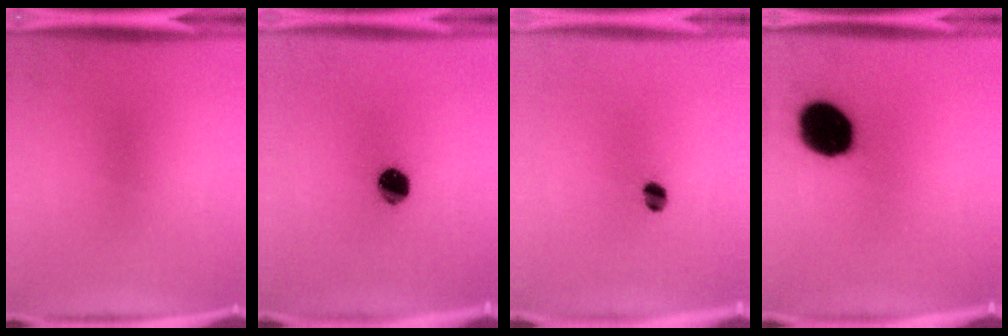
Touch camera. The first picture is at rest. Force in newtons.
{"total": 7.6}
{"total": 3.2}
{"total": 17.3}